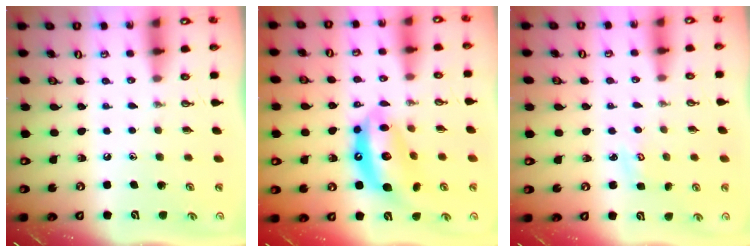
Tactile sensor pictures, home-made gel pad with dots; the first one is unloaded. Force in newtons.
{"total": 13.5, "press": 13.5, "slide": 1.2}
{"total": 2.6, "press": 2.6, "slide": 0.3}